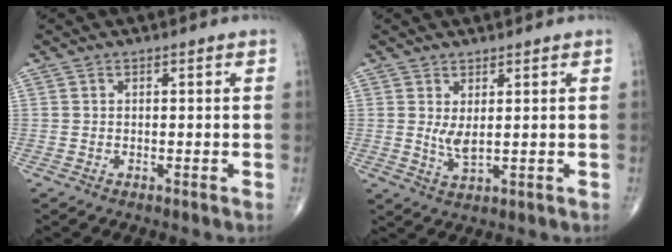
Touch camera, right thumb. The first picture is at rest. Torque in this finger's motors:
{"motor_torque": [1.26, 2.16, -0.06, -0.11, 0.00]}